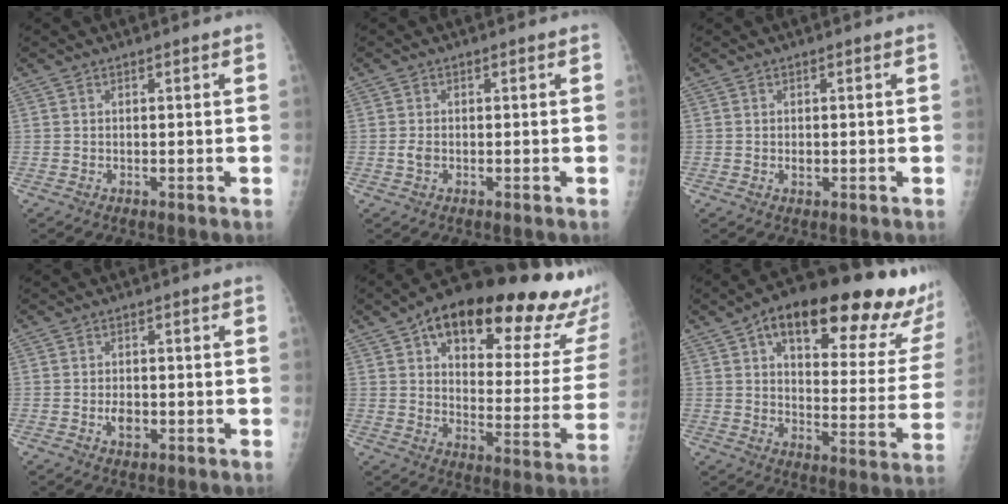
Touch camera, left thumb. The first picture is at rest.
{"total": 1.3, "force": [-0.4, 0.8, 0.9], "torque": [-0.019, -0.001, -0.008]}
{"total": 1.0, "force": [-0.2, 0.7, 0.7], "torque": [-0.007, 0.000, -0.001]}
{"total": 2.6, "force": [-0.8, 1.7, 1.8], "torque": [-0.022, 0.004, -0.012]}
{"total": 31.0, "force": [19.5, 11.9, 21.1], "torque": [-0.257, -0.043, 0.261]}
{"total": 27.2, "force": [16.9, 10.0, 18.9], "torque": [-0.219, -0.036, 0.226]}